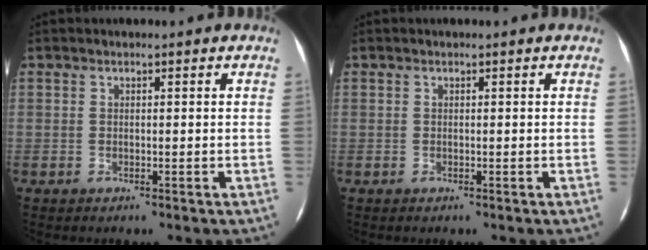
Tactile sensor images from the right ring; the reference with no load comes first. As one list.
[{"total": 0.0}]